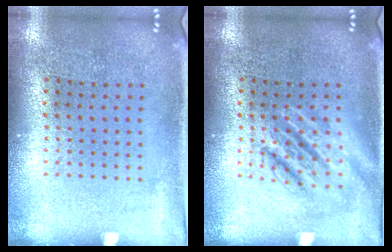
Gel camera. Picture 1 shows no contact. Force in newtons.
{"total": 2.6, "press": 2.6, "slide": 0.3}